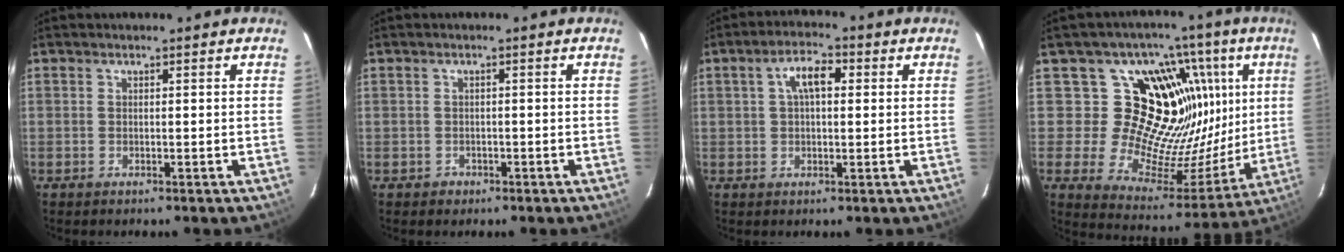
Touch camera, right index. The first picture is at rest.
{"total": 1.8, "force": [-0.8, 1.6, 0.2], "torque": [-0.003, 0.006, -0.008]}
{"total": 5.5, "force": [1.4, 2.6, 4.6], "torque": [-0.084, 0.021, 0.024]}
{"total": 22.0, "force": [8.4, 17.2, 10.7], "torque": [-0.154, 0.002, 0.160]}